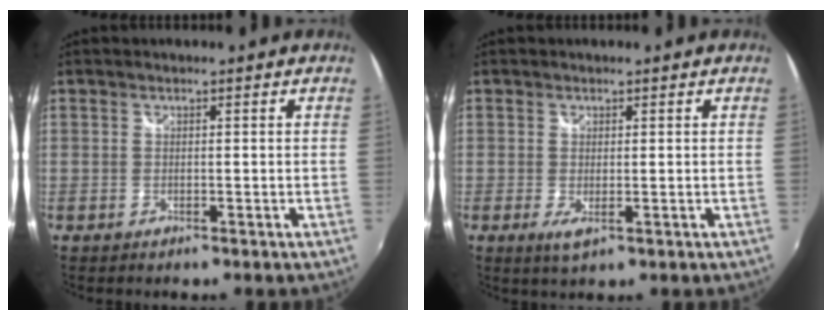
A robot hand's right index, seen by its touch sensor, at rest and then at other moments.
{"total": 2.4, "force": [-0.4, 0.8, 2.2], "torque": [-0.041, -0.011, -0.003]}